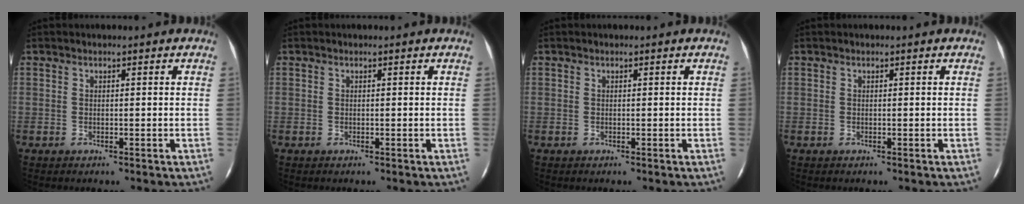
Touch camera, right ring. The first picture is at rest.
{"total": 0.0}
{"total": 0.0}
{"total": 0.0}